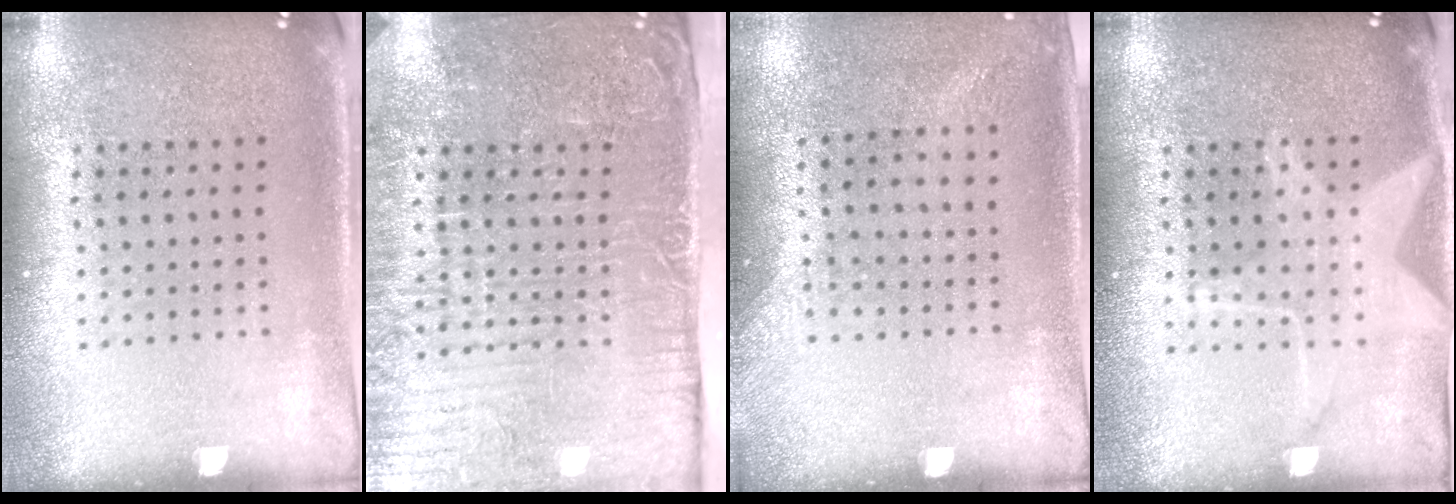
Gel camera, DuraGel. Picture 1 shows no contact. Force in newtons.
{"total": 5.6, "press": 4.7, "slide": 3.0}
{"total": 1.4, "press": 1.1, "slide": 0.9}
{"total": 1.5, "press": 1.5, "slide": 0.2}